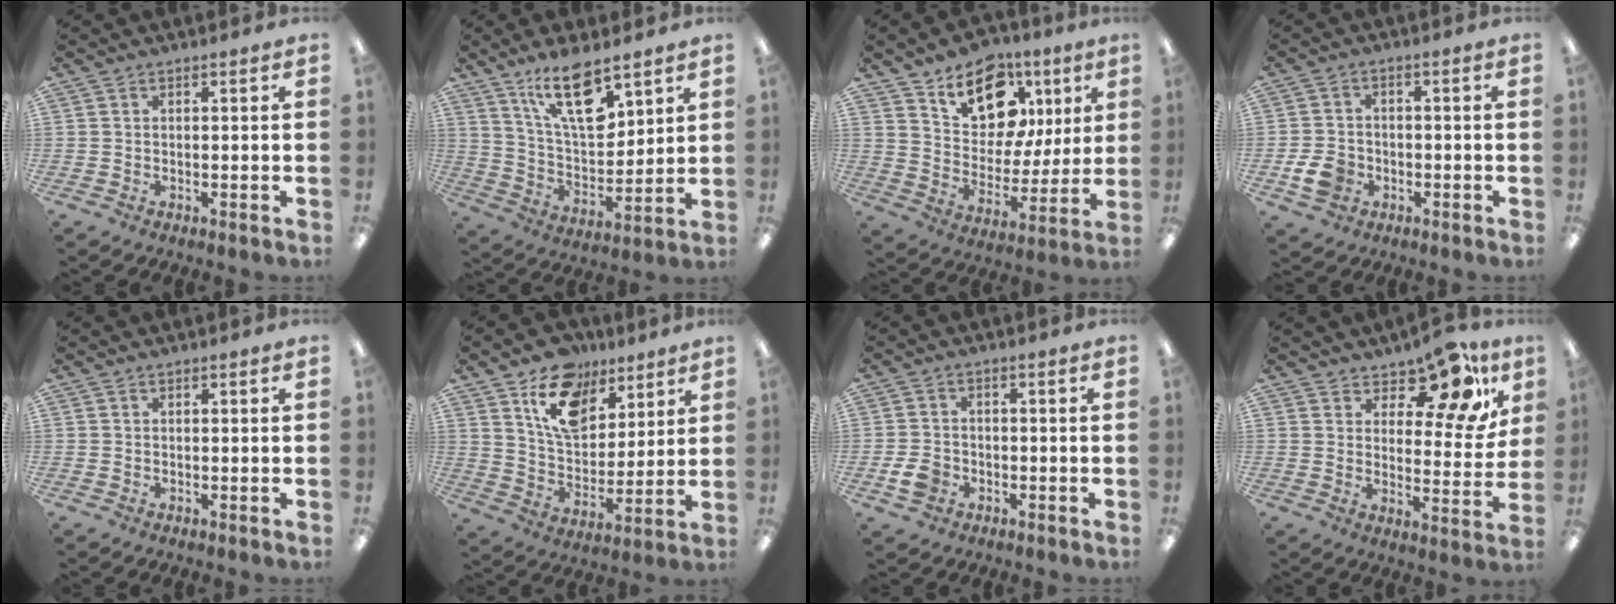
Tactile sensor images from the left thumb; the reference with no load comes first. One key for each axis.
{"total": 16.3, "fx": 10.4, "fy": 6.2, "fz": 10.9, "tx": -0.184, "ty": -0.045, "tz": 0.177}
{"total": 15.8, "fx": 9.4, "fy": 10.0, "fz": 7.8, "tx": -0.121, "ty": -0.046, "tz": 0.171}
{"total": 6.4, "fx": -2.3, "fy": 4.9, "fz": 3.3, "tx": -0.062, "ty": 0.008, "tz": -0.041}
{"total": 0.0}
{"total": 15.3, "fx": 9.2, "fy": 9.6, "fz": 7.6, "tx": -0.117, "ty": -0.042, "tz": 0.169}
{"total": 4.7, "fx": -1.8, "fy": 3.6, "fz": 2.4, "tx": -0.049, "ty": 0.005, "tz": -0.031}
{"total": 12.6, "fx": 9.6, "fy": 5.3, "fz": 6.1, "tx": -0.084, "ty": -0.068, "tz": 0.170}